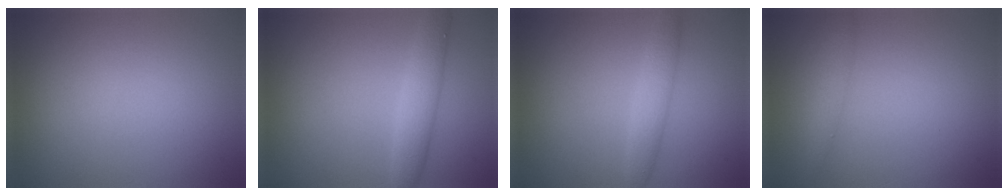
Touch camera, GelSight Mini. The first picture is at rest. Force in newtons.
{"total": 2.9, "press": 2.9, "slide": 0.1}
{"total": 2.3, "press": 2.3, "slide": 0.1}
{"total": 1.4, "press": 1.4, "slide": 0.1}